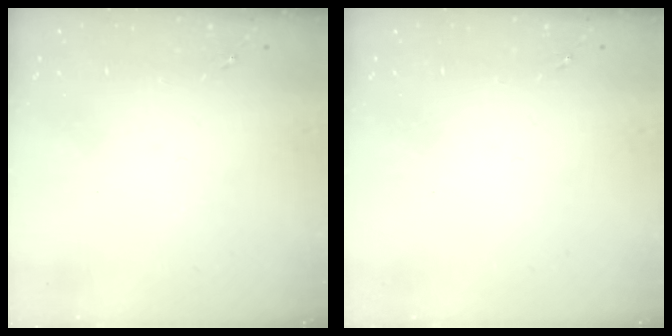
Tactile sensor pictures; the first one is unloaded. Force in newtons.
{"total": 0.0}